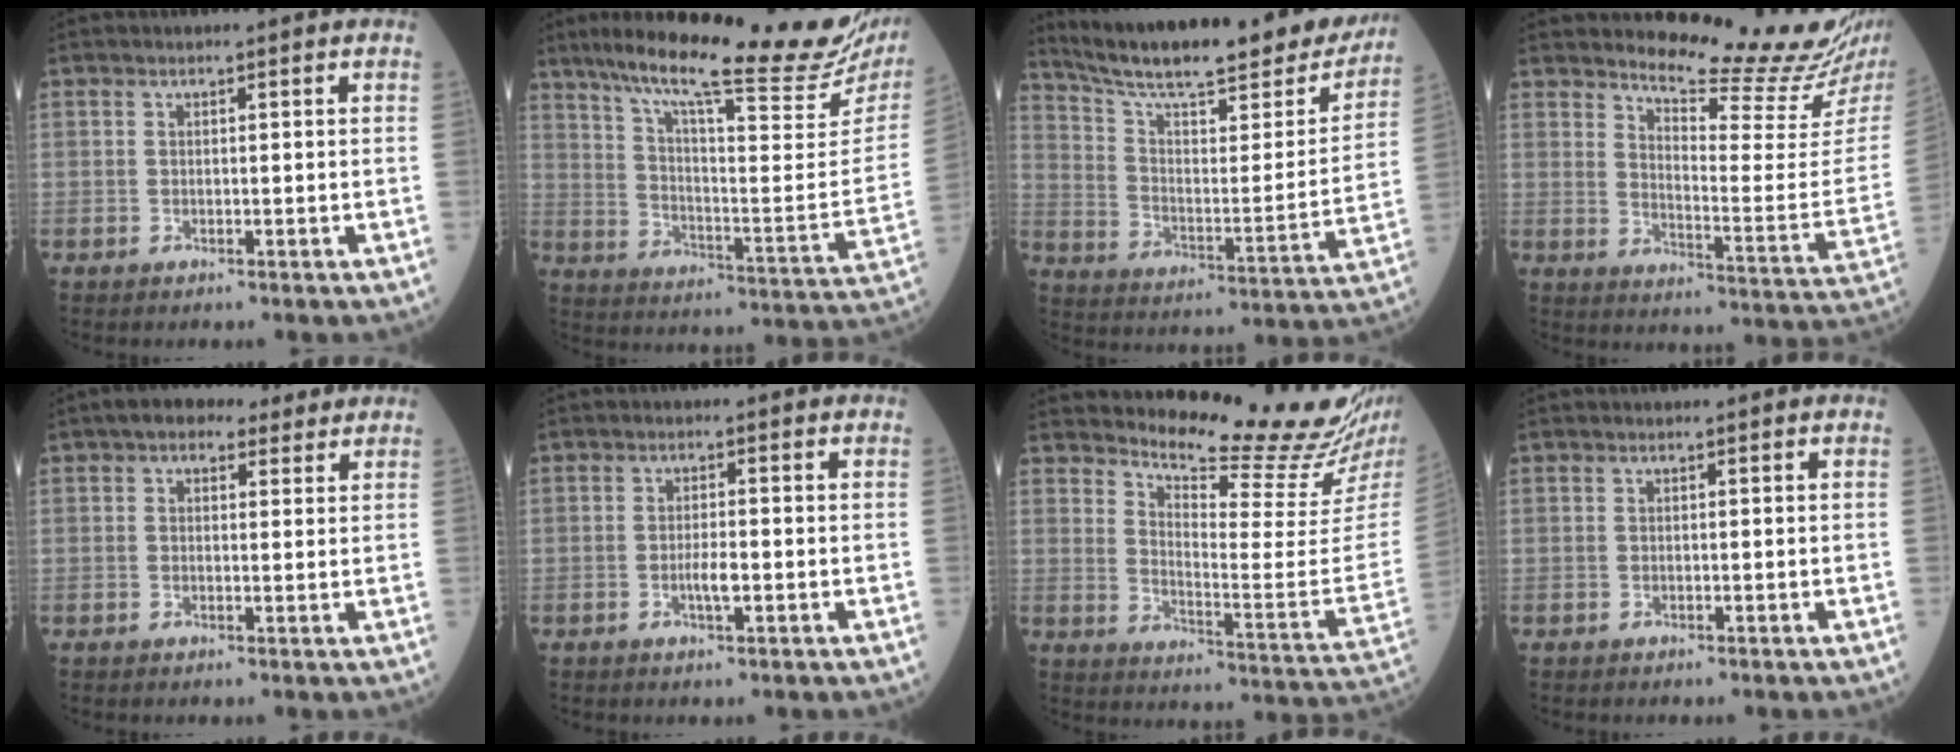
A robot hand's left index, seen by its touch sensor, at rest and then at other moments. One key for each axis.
{"total": 27.7, "fx": 22.2, "fy": 2.3, "fz": 16.4, "tx": -0.264, "ty": -0.039, "tz": 0.302}
{"total": 27.4, "fx": 23.6, "fy": 4.7, "fz": 13.2, "tx": -0.211, "ty": -0.044, "tz": 0.323}
{"total": 17.0, "fx": 16.0, "fy": -0.6, "fz": 5.8, "tx": -0.094, "ty": -0.108, "tz": 0.200}
{"total": 5.3, "fx": 3.8, "fy": 2.6, "fz": 2.6, "tx": -0.039, "ty": 0.029, "tz": 0.057}
{"total": 2.4, "fx": -0.6, "fy": 0.4, "fz": 2.3, "tx": -0.045, "ty": -0.001, "tz": -0.010}
{"total": 18.5, "fx": 17.4, "fy": -0.4, "fz": 6.2, "tx": -0.109, "ty": -0.113, "tz": 0.225}
{"total": 0.0}